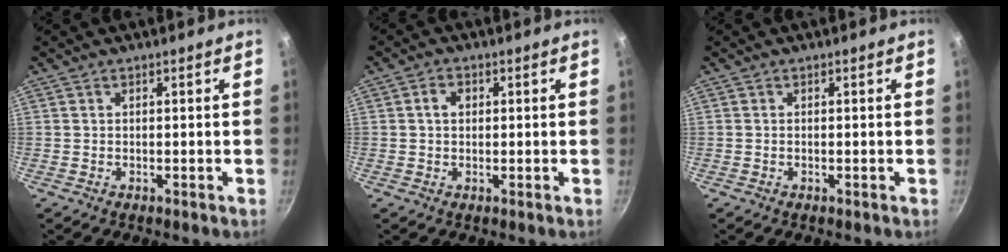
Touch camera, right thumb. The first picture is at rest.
{"total": 1.8, "force": [0.3, 1.4, 1.1], "torque": [-0.013, 0.006, 0.004]}
{"total": 0.0}